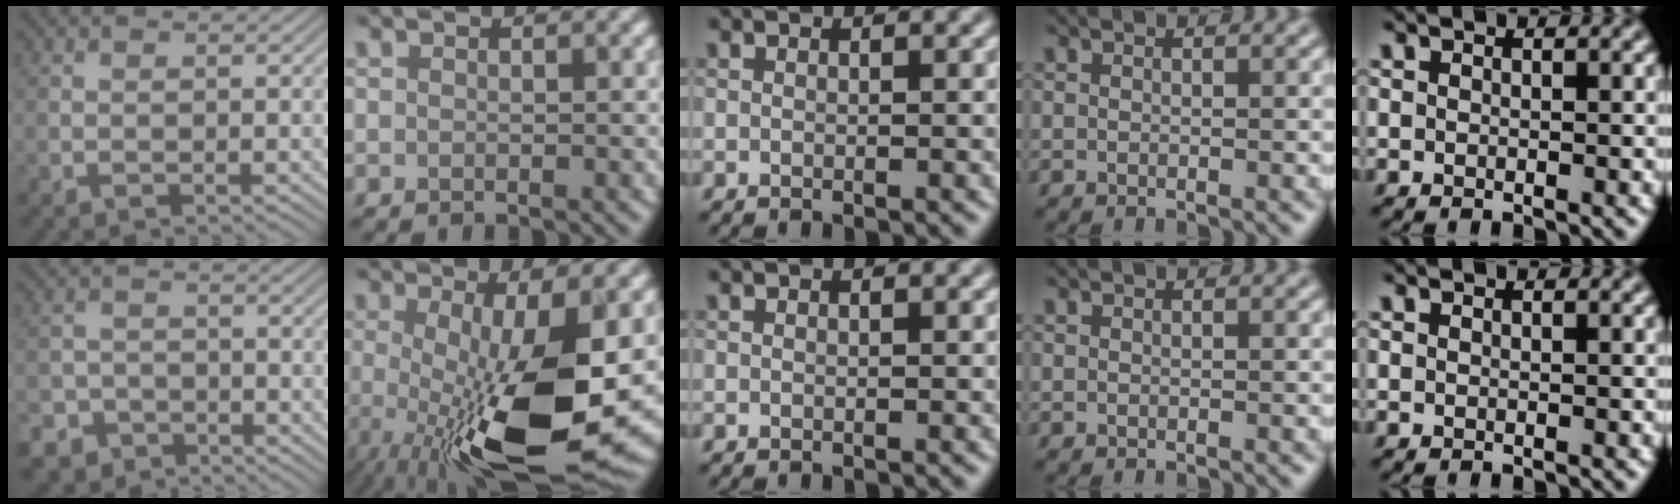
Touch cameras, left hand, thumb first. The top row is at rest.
{"thumb": {"total": 5.5, "force": [-3.9, 3.8, 0.8], "torque": [0.001, -0.008, -0.078]}, "index": {"total": 14.4, "force": [-2.1, 4.7, 13.5], "torque": [-0.219, -0.031, -0.026]}}